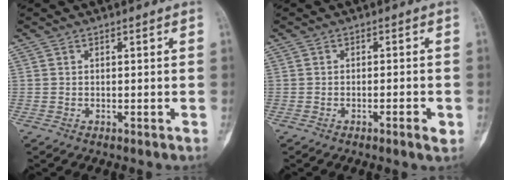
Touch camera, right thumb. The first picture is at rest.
{"total": 2.5, "force": [-1.1, 0.4, 2.2], "torque": [-0.037, 0.002, -0.016]}